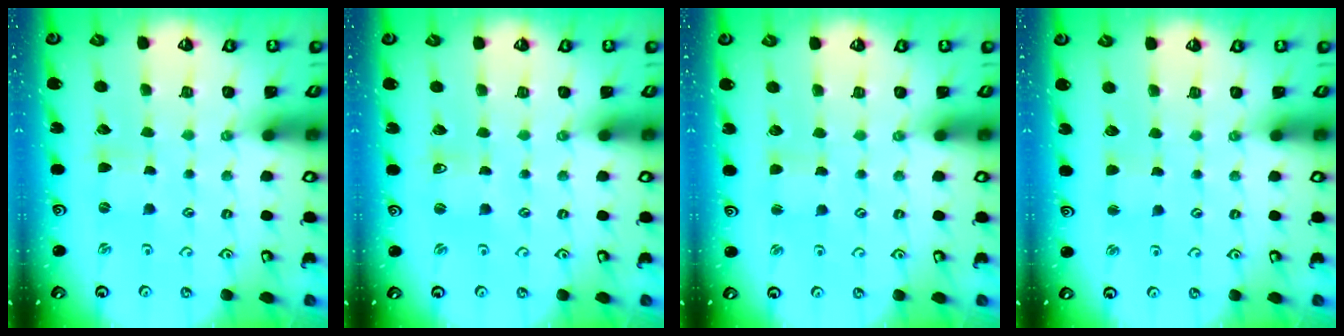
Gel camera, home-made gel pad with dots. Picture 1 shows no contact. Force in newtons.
{"total": 1.2, "press": 1.2, "slide": 0.1}
{"total": 2.3, "press": 2.3, "slide": 0.4}
{"total": 2.1, "press": 2.1, "slide": 0.4}